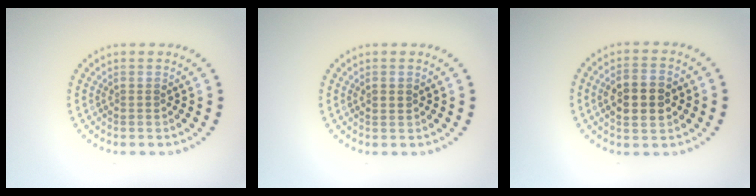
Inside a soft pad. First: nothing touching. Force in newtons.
{"total": 1.4, "press": 1.4, "slide": 0.1}
{"total": 4.1, "press": 4.1, "slide": 0.3}